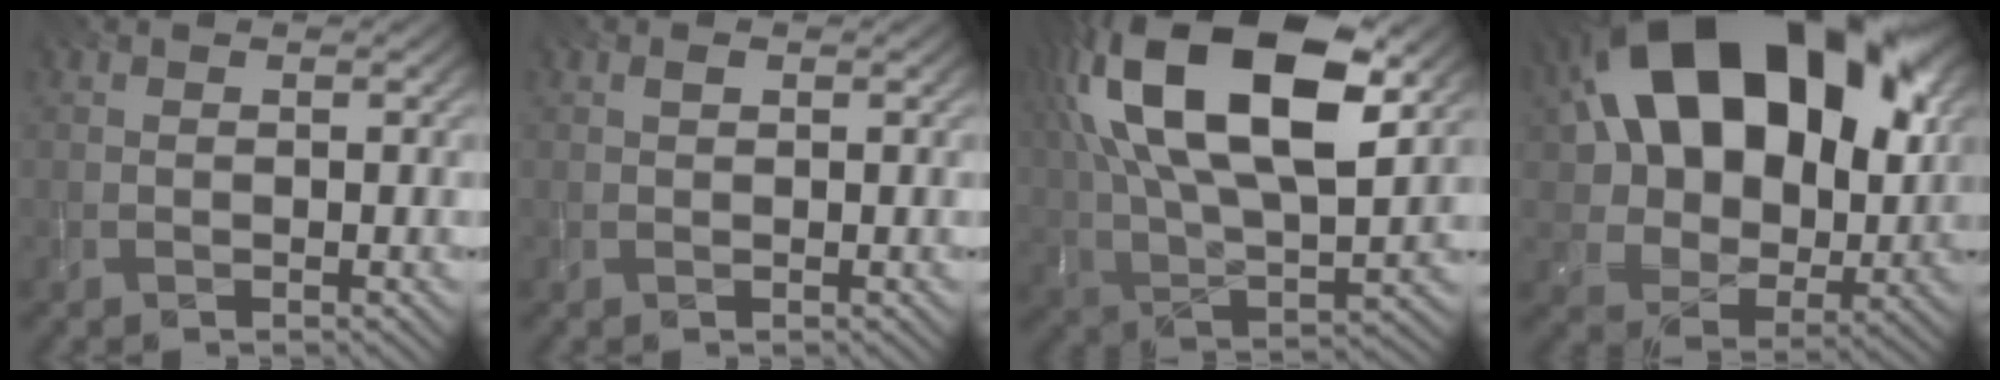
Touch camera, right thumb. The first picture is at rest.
{"total": 0.5, "force": [0.1, 0.3, 0.4], "torque": [-0.006, -0.001, 0.002]}
{"total": 20.7, "force": [7.8, 10.2, 16.3], "torque": [-0.335, 0.040, 0.121]}
{"total": 20.5, "force": [7.3, 13.6, 13.5], "torque": [-0.247, 0.031, 0.137]}